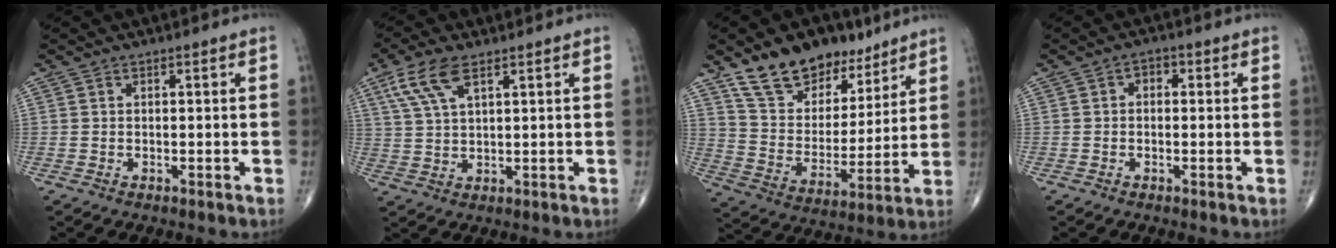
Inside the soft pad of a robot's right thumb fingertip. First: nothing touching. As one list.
[{"total": 7.6, "force": [4.0, 3.0, 5.7], "torque": [-0.123, -0.002, 0.083]}, {"total": 17.2, "force": [12.1, 9.8, 7.3], "torque": [-0.075, -0.062, 0.219]}, {"total": 2.1, "force": [0.3, 1.5, 1.4], "torque": [-0.004, 0.008, -0.005]}]